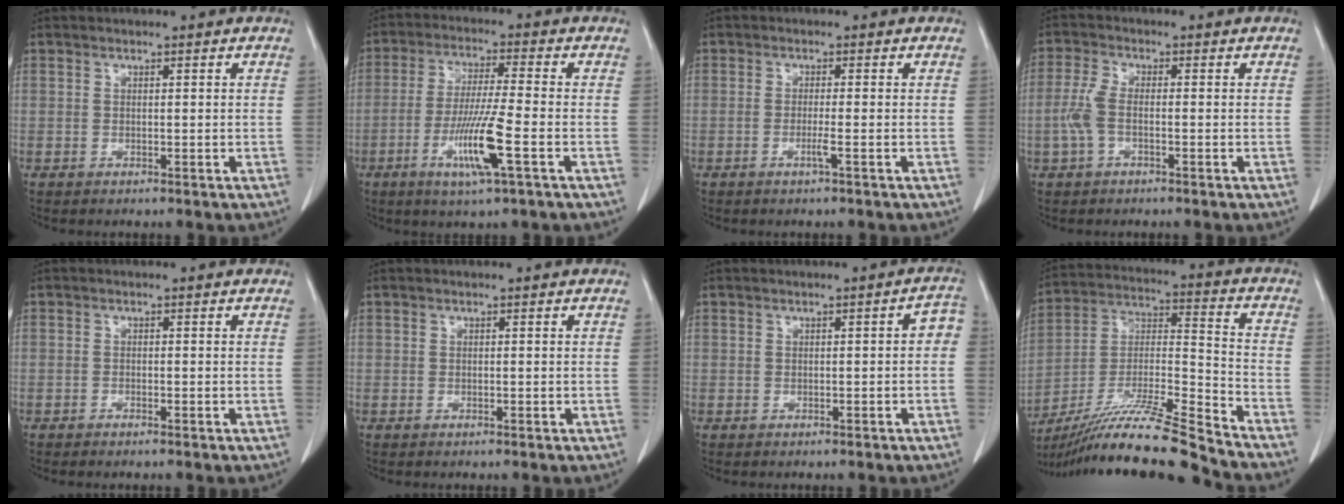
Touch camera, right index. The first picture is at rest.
{"total": 9.6, "force": [-3.5, -0.3, 9.0], "torque": [-0.175, -0.015, -0.065]}
{"total": 1.5, "force": [-0.6, -0.4, 1.3], "torque": [-0.025, -0.001, -0.012]}
{"total": 3.8, "force": [-0.8, 1.5, 3.4], "torque": [-0.094, 0.007, -0.021]}
{"total": 0.9, "force": [-0.8, 0.0, 0.5], "torque": [-0.011, -0.001, -0.012]}
{"total": 0.0}
{"total": 2.3, "force": [-0.2, 0.8, 2.2], "torque": [-0.017, 0.009, -0.005]}
{"total": 19.7, "force": [-17.1, -1.5, 9.7], "torque": [-0.202, -0.012, -0.309]}